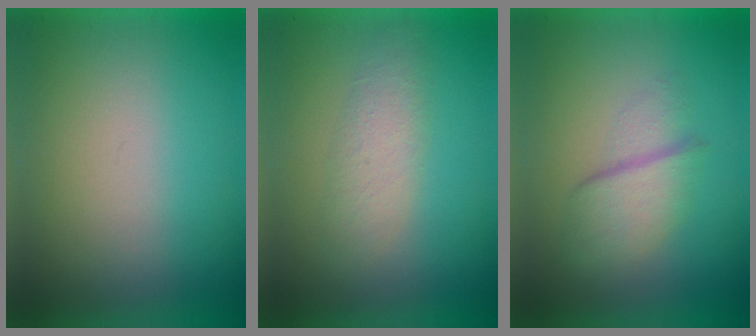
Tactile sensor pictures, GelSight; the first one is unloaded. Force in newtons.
{"total": 1.8}
{"total": 2.7}